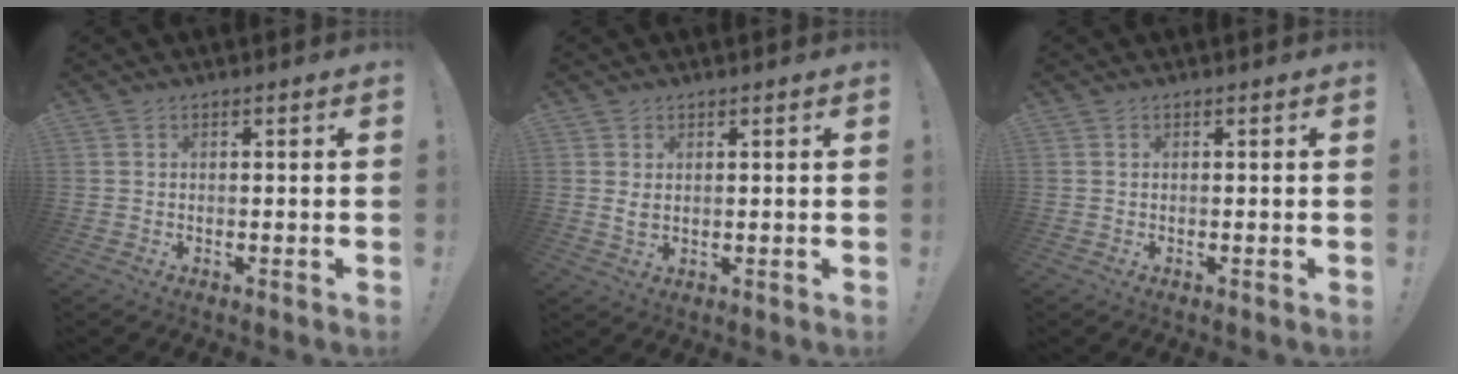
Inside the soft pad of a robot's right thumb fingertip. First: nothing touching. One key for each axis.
{"total": 2.6, "fx": 1.0, "fy": 1.4, "fz": 1.9, "tx": -0.025, "ty": -0.003, "tz": 0.016}
{"total": 0.0}